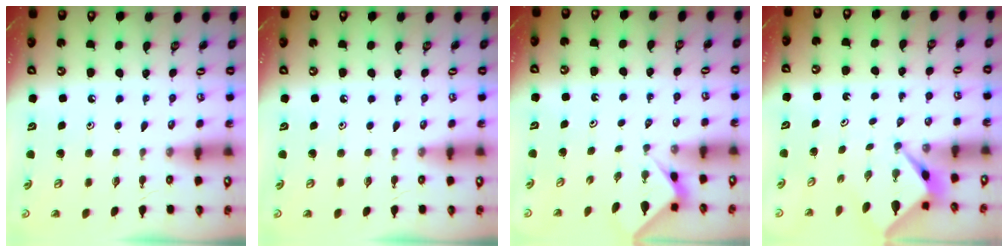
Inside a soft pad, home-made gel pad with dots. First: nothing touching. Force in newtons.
{"total": 0.0}
{"total": 2.0, "press": 1.9, "slide": 0.4}
{"total": 2.6, "press": 2.6, "slide": 0.1}